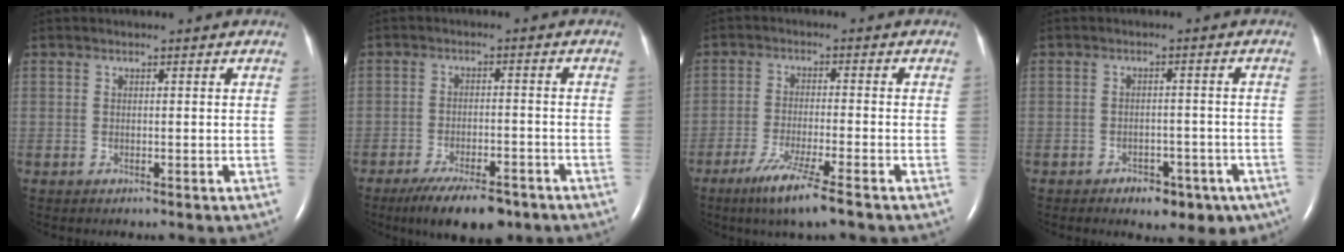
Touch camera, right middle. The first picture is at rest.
{"total": 10.0, "force": [-7.5, 3.1, 5.8], "torque": [-0.094, -0.011, -0.118]}
{"total": 7.5, "force": [-4.9, -0.2, 5.7], "torque": [-0.112, -0.022, -0.088]}
{"total": 6.7, "force": [-4.3, 4.0, 3.4], "torque": [-0.033, 0.014, -0.052]}